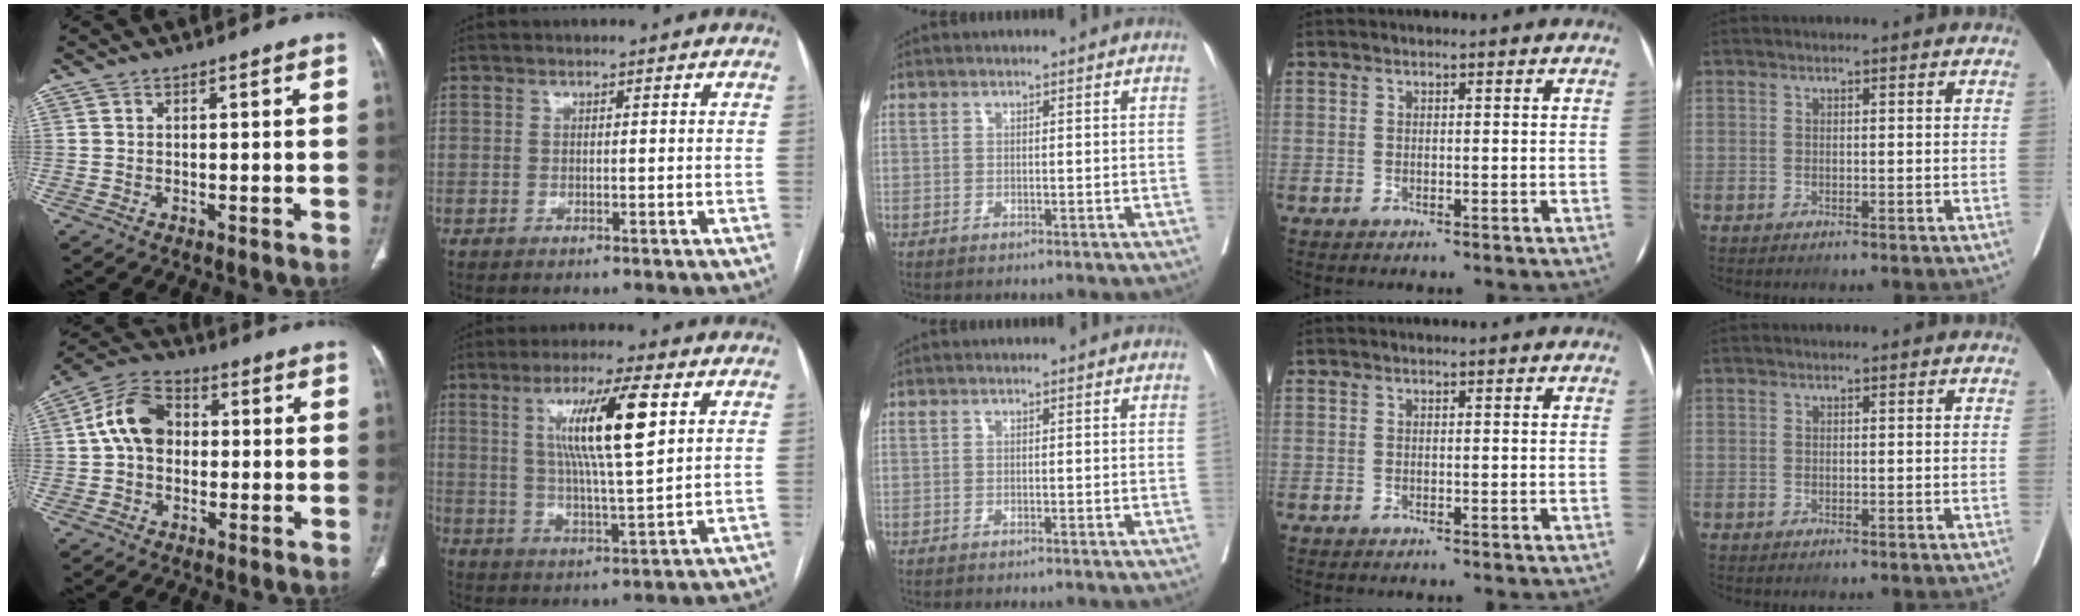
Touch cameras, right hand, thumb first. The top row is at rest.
{"thumb": {"total": 10.1, "force": [0.7, 7.5, 6.7], "torque": [-0.110, 0.027, 0.002]}, "index": {"total": 12.2, "force": [4.1, 0.7, 11.5], "torque": [-0.205, 0.005, 0.073]}}